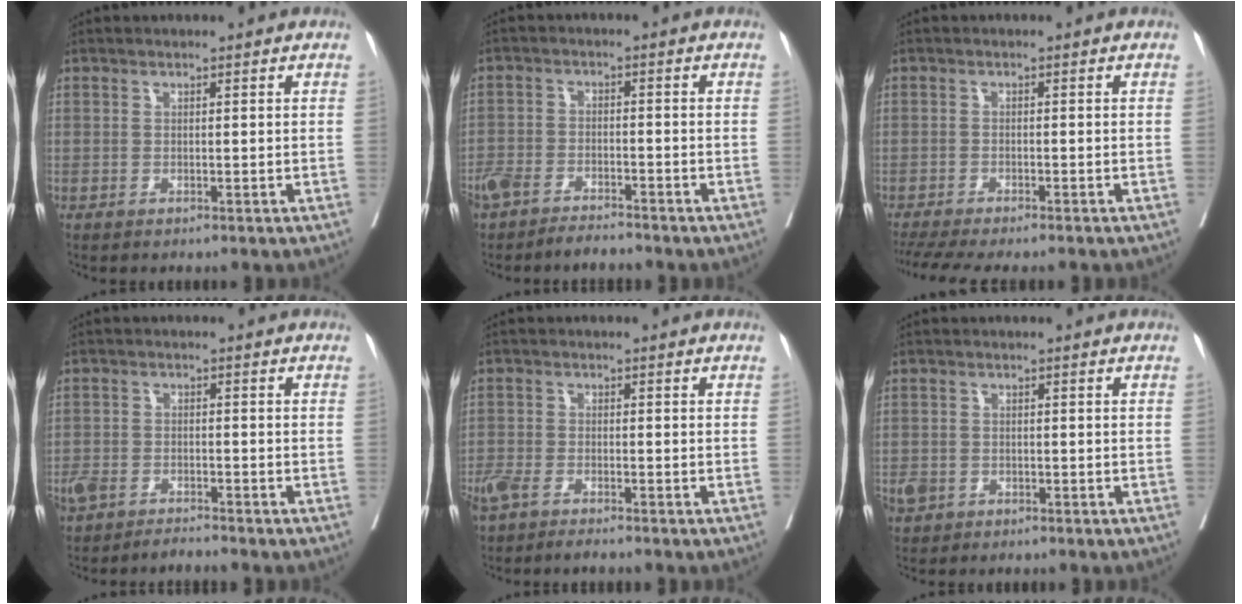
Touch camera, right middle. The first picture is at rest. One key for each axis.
{"total": 7.0, "fx": -6.2, "fy": 1.9, "fz": 2.5, "tx": -0.047, "ty": -0.003, "tz": -0.108}
{"total": 10.1, "fx": -8.8, "fy": 1.2, "fz": 4.9, "tx": -0.071, "ty": -0.011, "tz": -0.129}
{"total": 4.9, "fx": -4.4, "fy": 1.3, "fz": 1.7, "tx": -0.034, "ty": -0.003, "tz": -0.082}
{"total": 6.6, "fx": -5.2, "fy": 2.0, "fz": 3.5, "tx": -0.068, "ty": -0.005, "tz": -0.096}
{"total": 2.5, "fx": -1.4, "fy": 2.0, "fz": 0.8, "tx": -0.019, "ty": 0.003, "tz": -0.023}